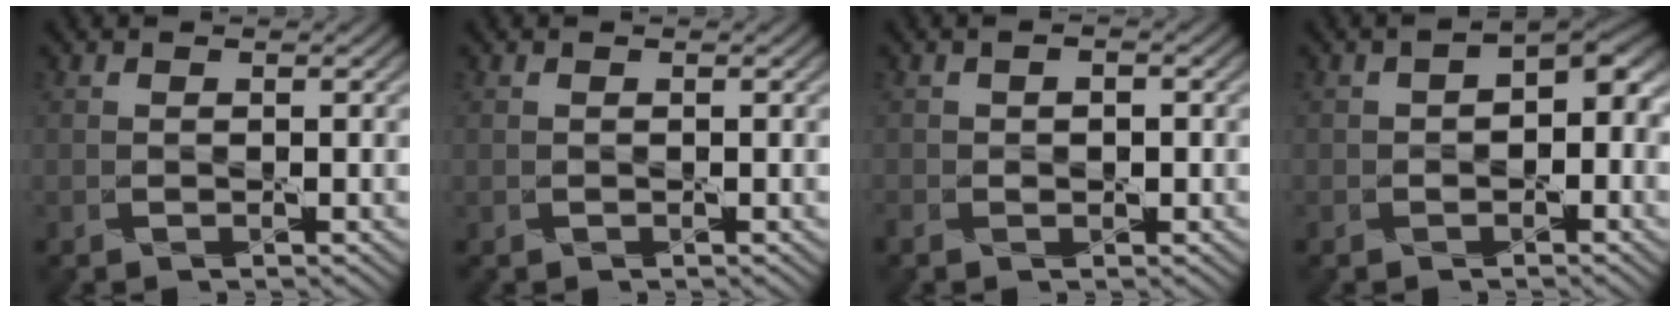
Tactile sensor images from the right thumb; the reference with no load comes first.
{"total": 0.0}
{"total": 1.9, "force": [-0.9, 1.3, 1.1], "torque": [-0.027, 0.000, -0.021]}
{"total": 5.0, "force": [-0.4, 3.1, 3.9], "torque": [-0.051, 0.002, -0.018]}